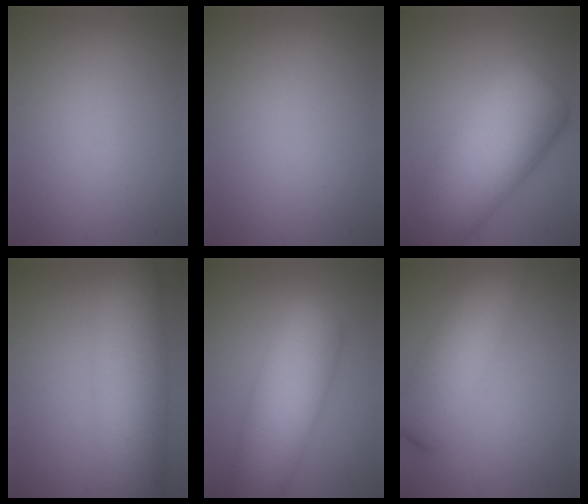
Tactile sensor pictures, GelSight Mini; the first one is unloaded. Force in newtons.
{"total": 0.0}
{"total": 13.0, "press": 12.9, "slide": 0.7}
{"total": 9.9, "press": 9.9, "slide": 0.3}
{"total": 8.6, "press": 8.6, "slide": 0.7}
{"total": 6.9, "press": 6.9, "slide": 0.3}